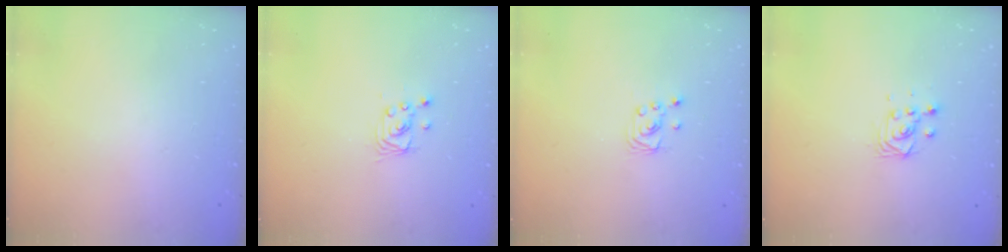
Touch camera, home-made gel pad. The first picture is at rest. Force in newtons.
{"total": 2.9, "press": 2.9, "slide": 0.2}
{"total": 2.2, "press": 2.2, "slide": 0.2}
{"total": 4.3, "press": 4.3, "slide": 0.6}